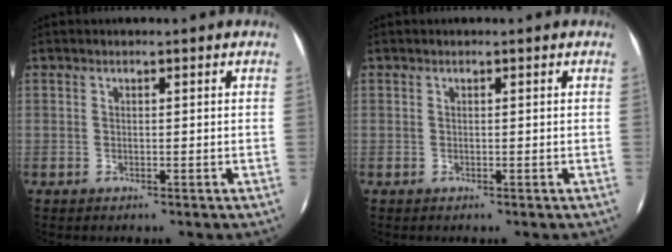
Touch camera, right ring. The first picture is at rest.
{"total": 0.0}